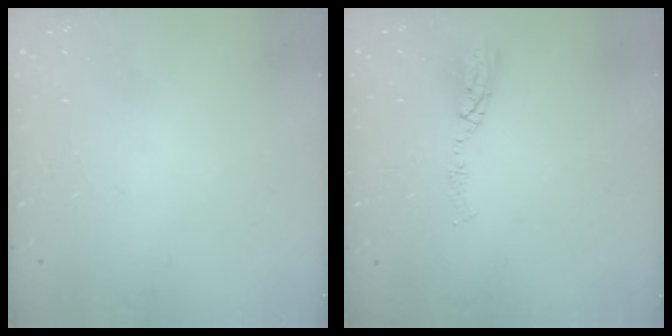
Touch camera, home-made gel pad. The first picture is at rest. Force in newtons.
{"total": 5.0, "press": 5.0, "slide": 0.2}